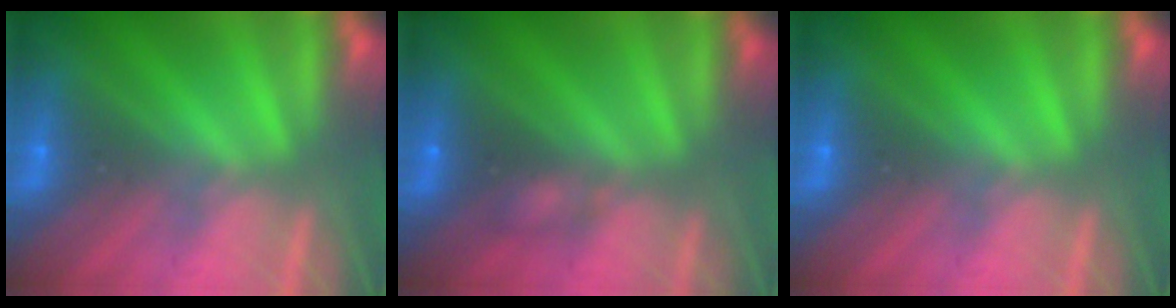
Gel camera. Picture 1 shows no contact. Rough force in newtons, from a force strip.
{"total": 2.2}
{"total": 0.0}